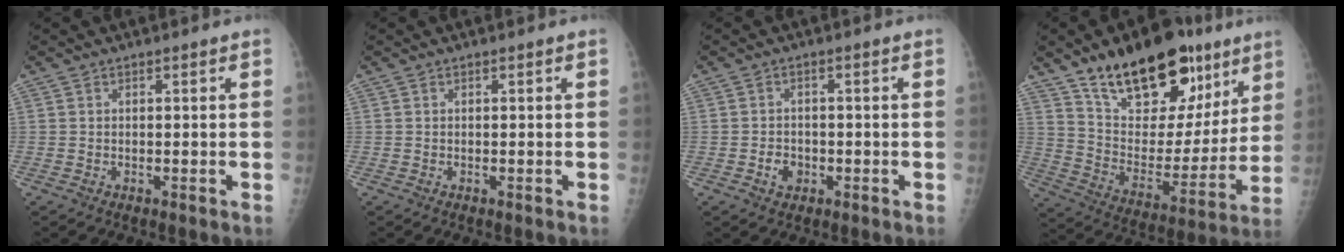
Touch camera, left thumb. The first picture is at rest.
{"total": 0.0}
{"total": 2.9, "force": [-1.1, 2.3, 1.4], "torque": [-0.012, 0.006, -0.015]}
{"total": 25.5, "force": [15.9, 12.6, 15.4], "torque": [-0.190, -0.058, 0.257]}